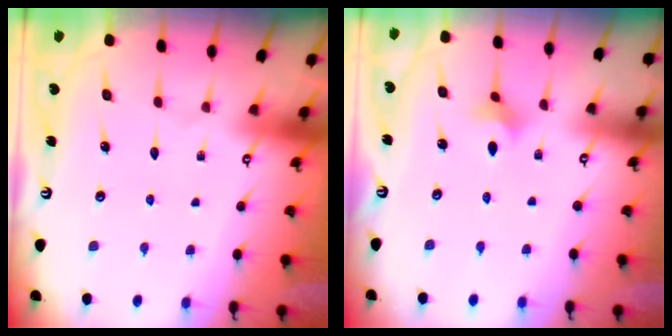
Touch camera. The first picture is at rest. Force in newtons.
{"total": 2.6, "press": 2.5, "slide": 0.7}